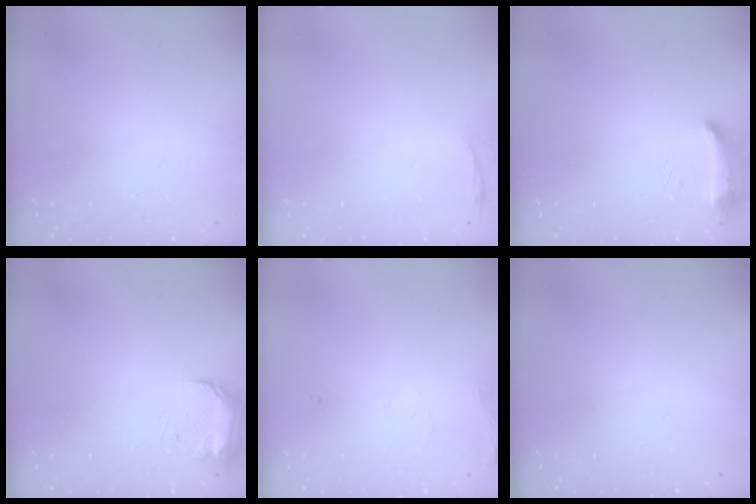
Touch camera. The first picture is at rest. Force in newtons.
{"total": 2.8, "press": 2.8, "slide": 0.6}
{"total": 16.8, "press": 10.1, "slide": 13.4}
{"total": 8.9, "press": 8.8, "slide": 1.1}
{"total": 5.7, "press": 5.7, "slide": 0.8}
{"total": 0.0}